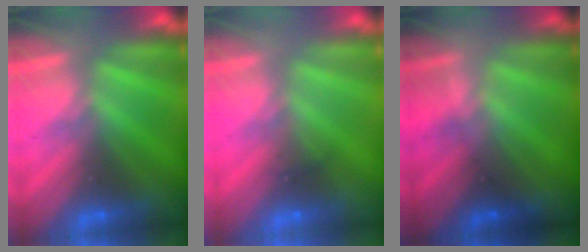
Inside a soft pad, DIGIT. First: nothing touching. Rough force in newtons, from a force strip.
{"total": 2.0}
{"total": 1.3}